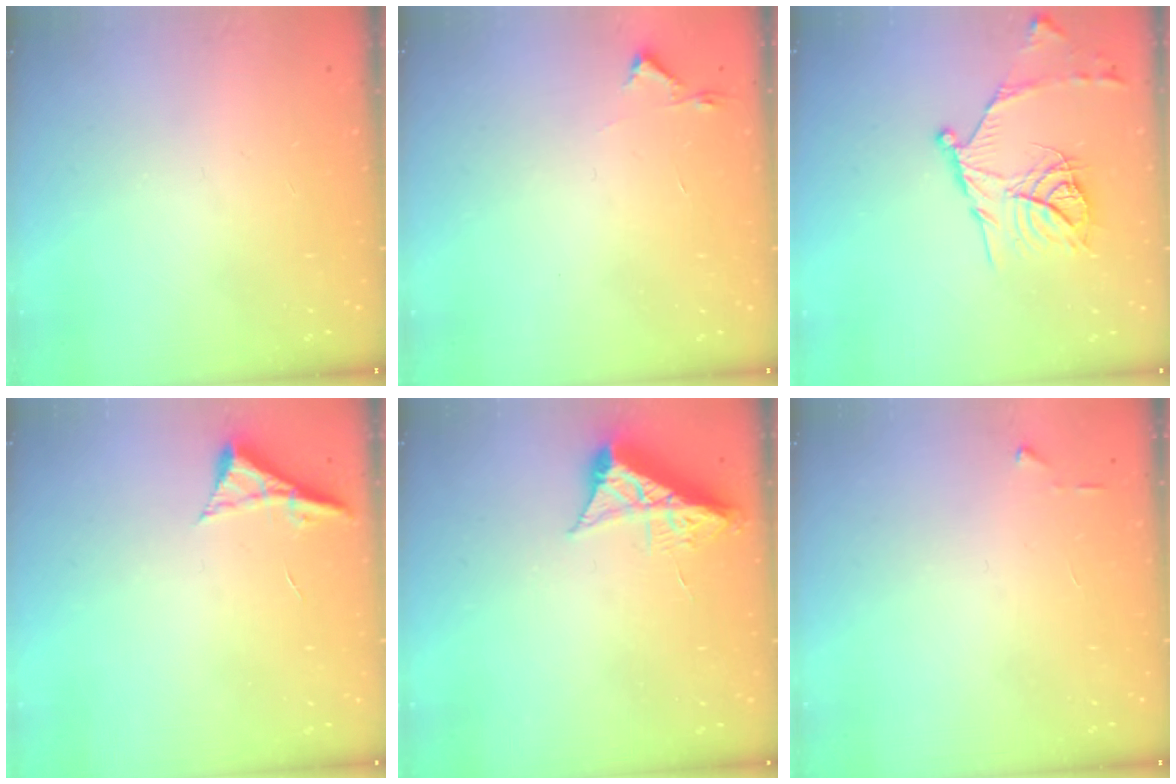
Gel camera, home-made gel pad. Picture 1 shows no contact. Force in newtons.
{"total": 2.7, "press": 2.6, "slide": 0.4}
{"total": 16.5, "press": 16.5, "slide": 1.6}
{"total": 5.4, "press": 5.4, "slide": 0.7}
{"total": 8.2, "press": 8.2, "slide": 0.3}
{"total": 3.0, "press": 2.9, "slide": 0.4}